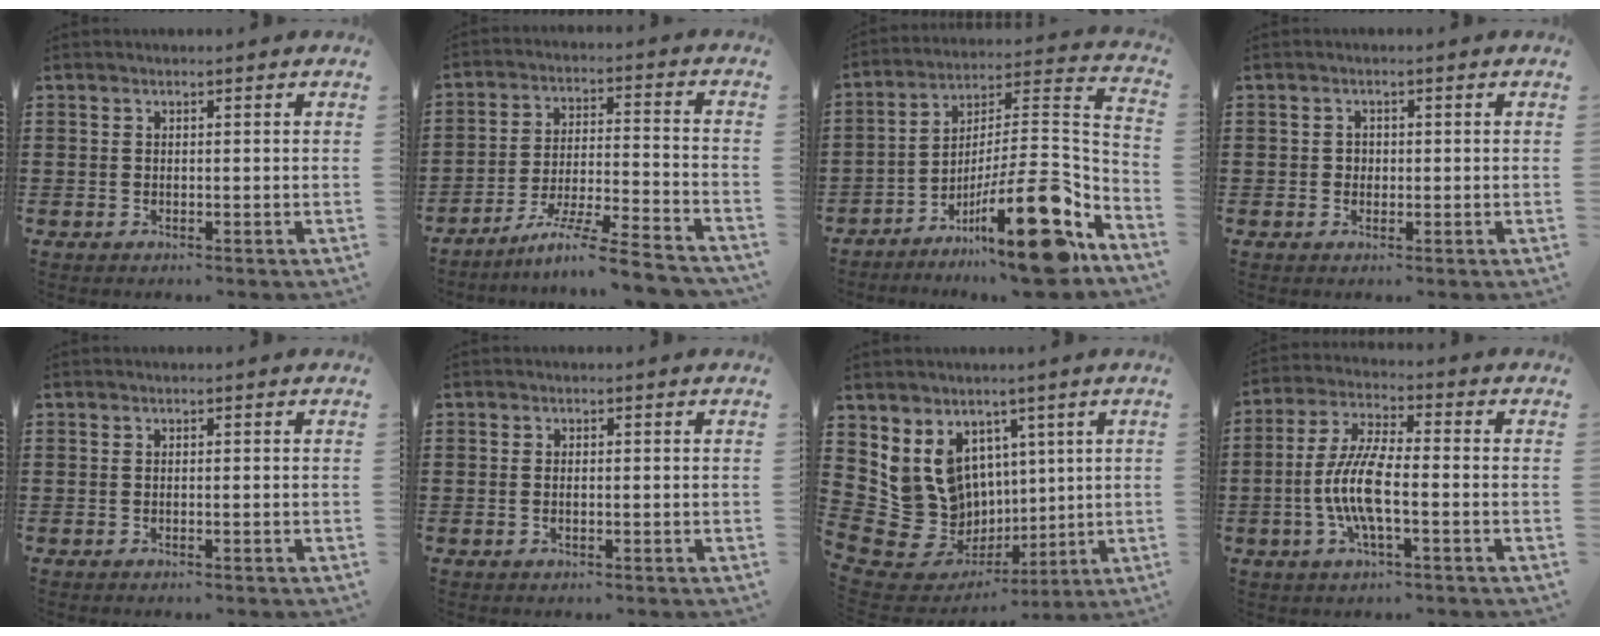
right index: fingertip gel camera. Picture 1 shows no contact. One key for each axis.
{"total": 8.8, "fx": -7.2, "fy": 0.0, "fz": 5.0, "tx": -0.094, "ty": -0.002, "tz": -0.142}
{"total": 17.4, "fx": -10.0, "fy": 2.2, "fz": 14.1, "tx": -0.205, "ty": 0.006, "tz": -0.173}
{"total": 1.0, "fx": -0.2, "fy": 0.9, "fz": 0.4, "tx": -0.010, "ty": 0.002, "tz": -0.004}
{"total": 0.0}
{"total": 1.0, "fx": -0.2, "fy": 0.4, "fz": 0.8, "tx": -0.018, "ty": 0.000, "tz": -0.004}
{"total": 12.5, "fx": 2.1, "fy": 11.4, "fz": 4.7, "tx": -0.155, "ty": -0.032, "tz": 0.052}
{"total": 8.8, "fx": -2.1, "fy": 2.5, "fz": 8.2, "tx": -0.186, "ty": -0.013, "tz": -0.047}